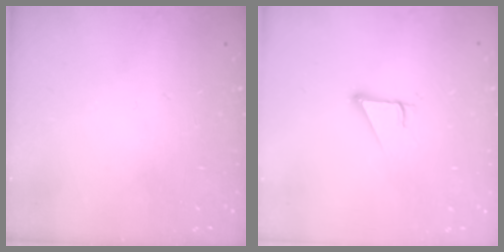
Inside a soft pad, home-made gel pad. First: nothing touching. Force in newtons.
{"total": 3.0, "press": 3.0, "slide": 0.1}